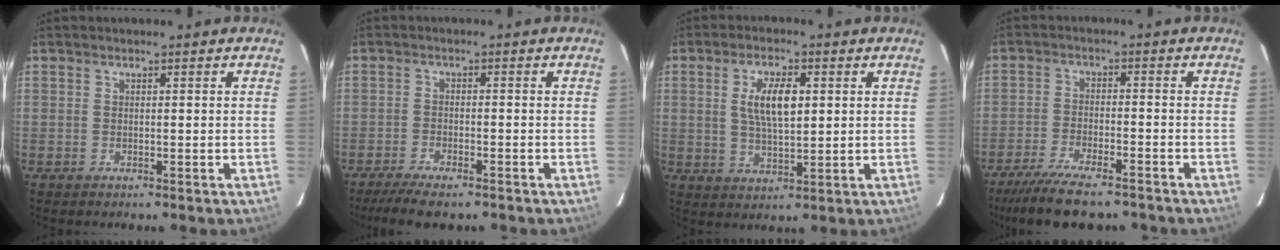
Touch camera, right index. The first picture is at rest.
{"total": 7.4, "force": [-6.1, 1.5, 4.0], "torque": [-0.097, -0.020, -0.104]}
{"total": 7.6, "force": [1.8, 2.9, 6.8], "torque": [-0.127, 0.003, 0.036]}
{"total": 12.7, "force": [-10.6, 2.9, 6.3], "torque": [-0.142, -0.024, -0.174]}